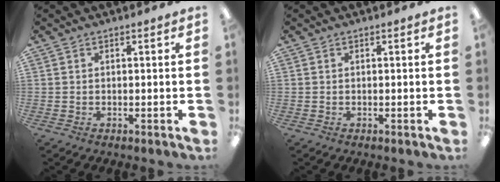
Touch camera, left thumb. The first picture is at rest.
{"total": 0.0}